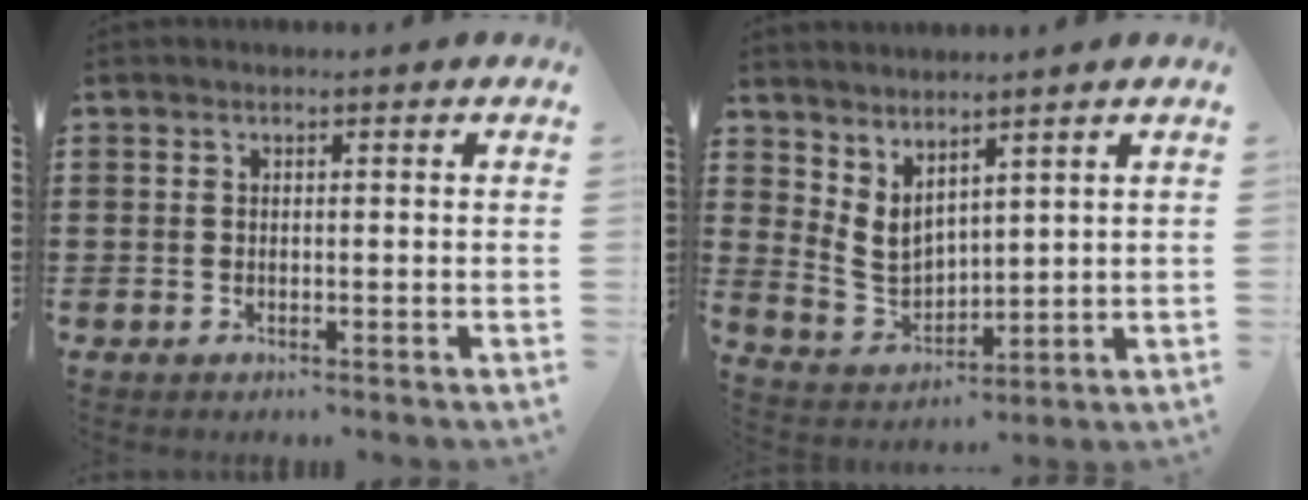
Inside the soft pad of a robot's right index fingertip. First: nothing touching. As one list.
[{"total": 4.3, "force": [3.4, 2.2, 1.6], "torque": [-0.057, -0.019, 0.063]}]